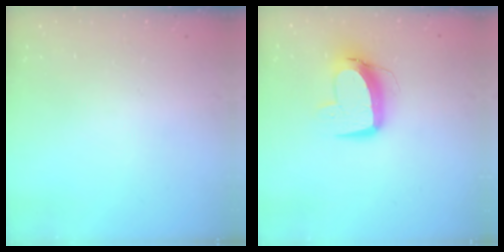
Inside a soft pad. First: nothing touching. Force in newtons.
{"total": 11.7, "press": 11.6, "slide": 1.2}